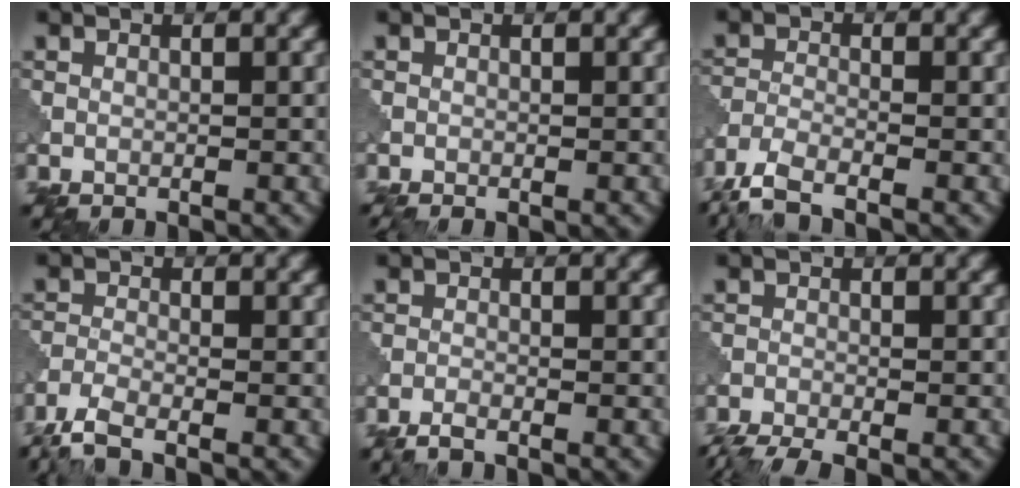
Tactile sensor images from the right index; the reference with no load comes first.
{"total": 0.6, "force": [-0.3, 0.2, 0.4], "torque": [-0.011, -0.002, -0.006]}
{"total": 4.1, "force": [-3.3, 0.9, 2.3], "torque": [-0.049, -0.010, -0.078]}
{"total": 3.3, "force": [-2.5, 0.7, 2.0], "torque": [-0.045, -0.008, -0.063]}
{"total": 1.2, "force": [-1.0, 0.1, 0.6], "torque": [-0.013, -0.001, -0.025]}
{"total": 4.8, "force": [-4.0, 0.9, 2.4], "torque": [-0.047, -0.024, -0.076]}